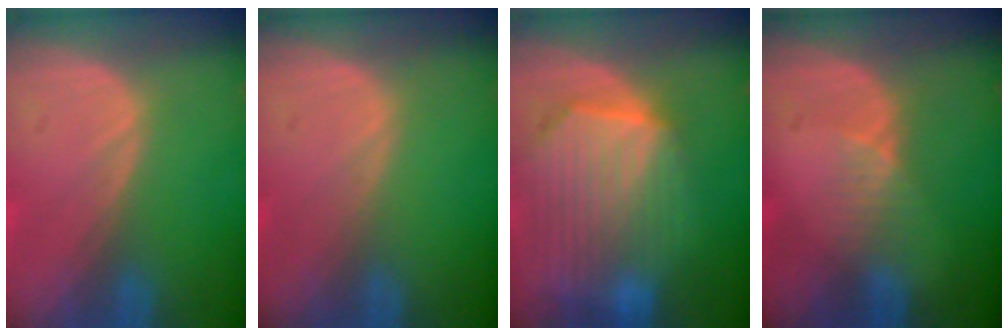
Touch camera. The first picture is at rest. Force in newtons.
{"total": 0.0}
{"total": 10.4, "press": 9.0, "slide": 5.2}
{"total": 2.3, "press": 1.8, "slide": 1.4}